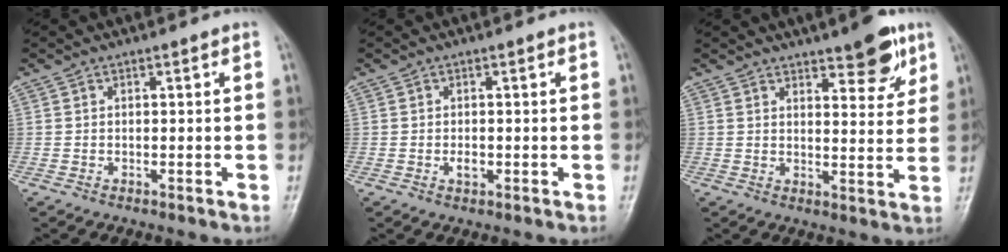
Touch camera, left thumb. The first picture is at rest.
{"total": 1.5, "force": [-0.3, 0.9, 1.1], "torque": [-0.015, -0.001, -0.004]}
{"total": 8.5, "force": [5.4, 3.0, 5.8], "torque": [-0.053, -0.032, 0.073]}